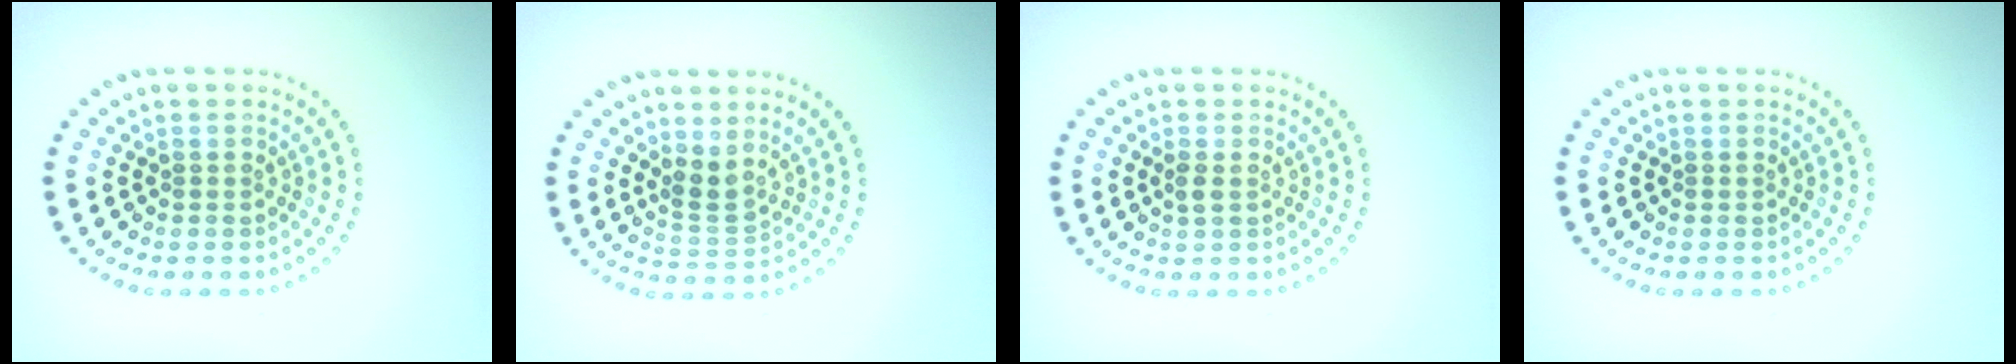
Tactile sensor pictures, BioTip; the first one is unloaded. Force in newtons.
{"total": 2.2, "press": 1.6, "slide": 1.5}
{"total": 0.8, "press": 0.8, "slide": 0.2}
{"total": 0.0}